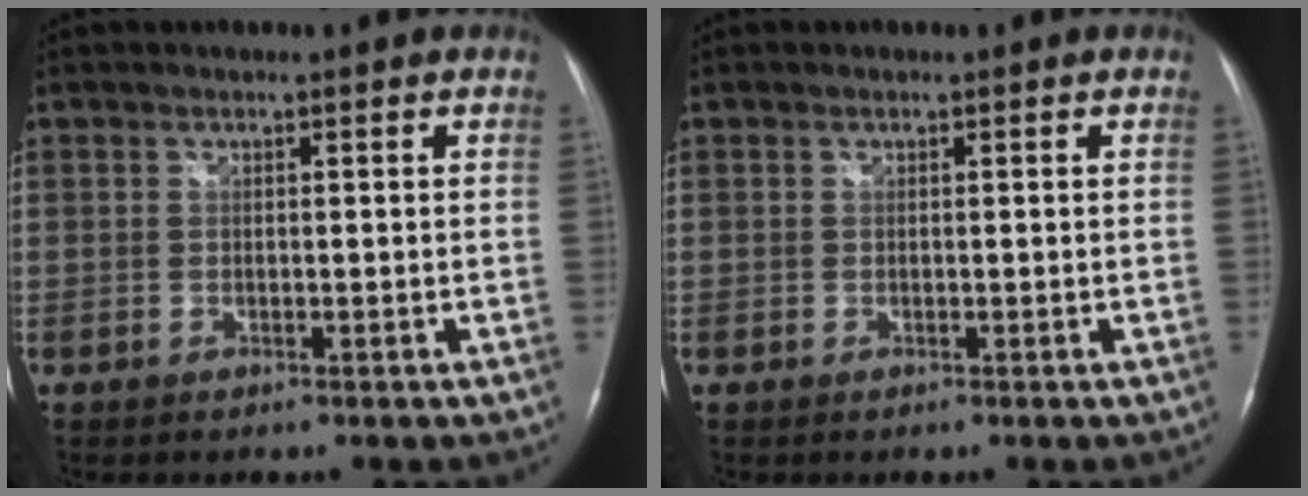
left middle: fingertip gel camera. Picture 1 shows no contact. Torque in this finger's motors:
{"motor_torque": [-0.01, 0.00, 0.03, 0.00]}